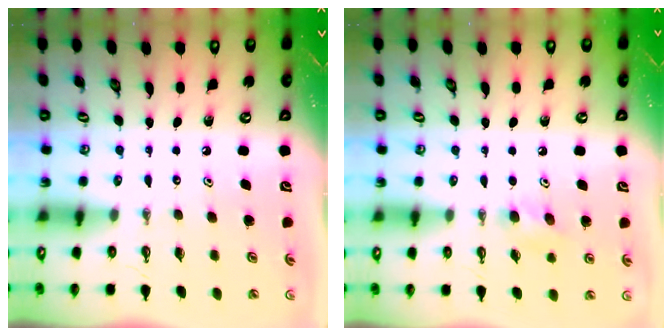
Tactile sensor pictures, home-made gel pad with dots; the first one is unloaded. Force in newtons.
{"total": 6.8, "press": 6.4, "slide": 2.5}